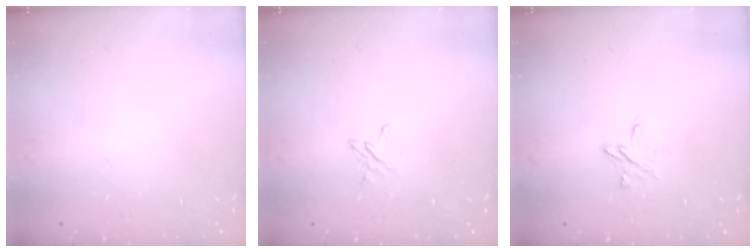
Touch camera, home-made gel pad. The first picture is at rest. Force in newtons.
{"total": 2.5, "press": 2.4, "slide": 0.2}
{"total": 4.8, "press": 4.8, "slide": 0.5}